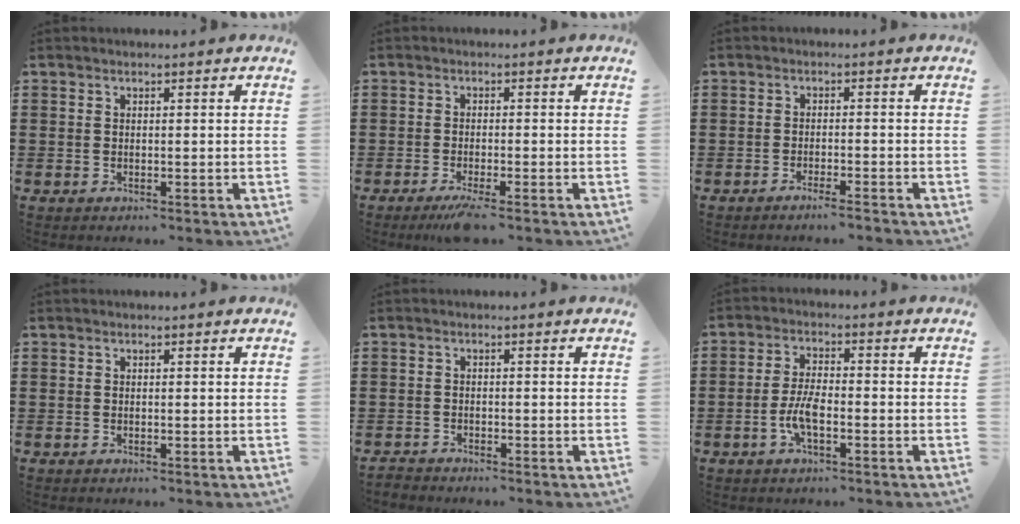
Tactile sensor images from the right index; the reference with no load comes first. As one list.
[{"total": 2.4, "force": [-1.6, -0.1, 1.8], "torque": [-0.037, -0.006, -0.030]}, {"total": 1.8, "force": [-1.6, -0.2, 0.9], "torque": [-0.015, -0.001, -0.029]}, {"total": 0.0}, {"total": 1.1, "force": [-1.1, 0.0, -0.2], "torque": [-0.001, 0.002, -0.024]}, {"total": 4.9, "force": [-1.7, 1.5, 4.3], "torque": [-0.100, -0.002, -0.040]}]